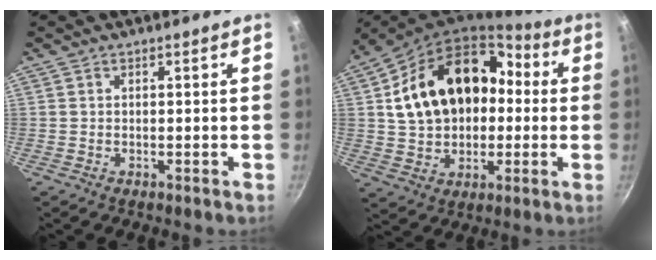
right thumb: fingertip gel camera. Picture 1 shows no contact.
{"total": 21.8, "force": [2.8, 15.8, 14.7], "torque": [-0.227, 0.050, 0.051]}